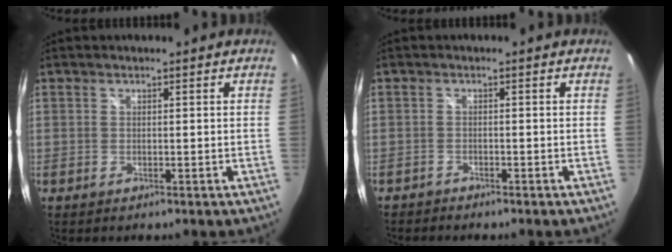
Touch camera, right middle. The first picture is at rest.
{"total": 1.5, "force": [-1.4, 0.5, -0.1], "torque": [-0.004, -0.001, -0.028]}